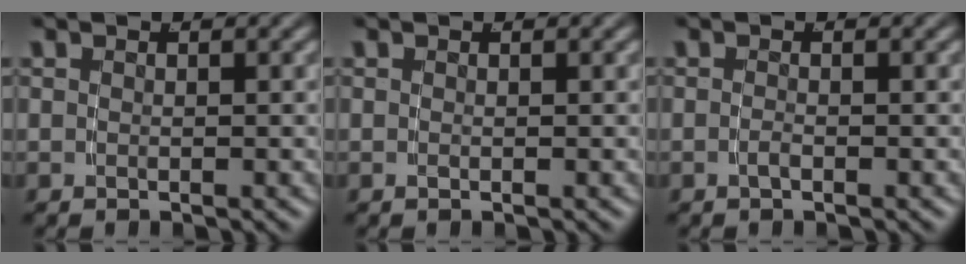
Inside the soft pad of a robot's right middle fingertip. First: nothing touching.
{"total": 0.0}
{"total": 0.8, "force": [-0.7, 0.2, 0.4], "torque": [-0.013, 0.000, -0.015]}